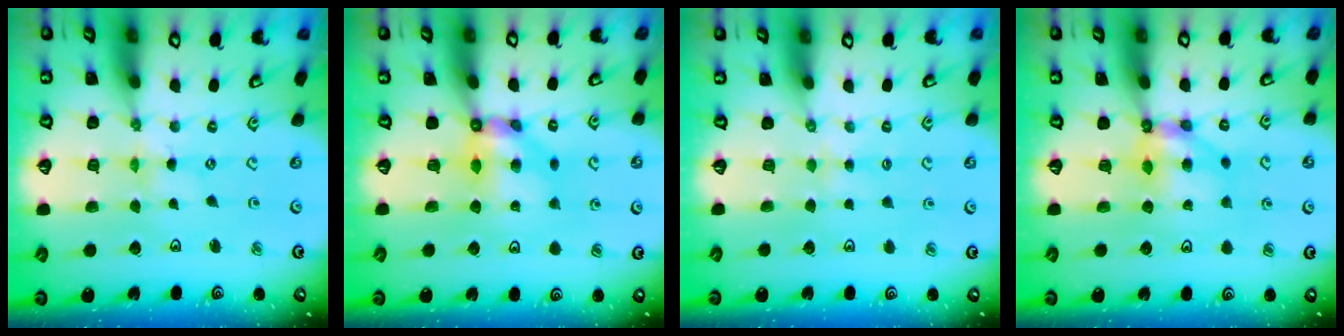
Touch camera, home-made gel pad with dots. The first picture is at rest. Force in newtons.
{"total": 6.9, "press": 6.9, "slide": 0.4}
{"total": 2.1, "press": 2.1, "slide": 0.4}
{"total": 6.7, "press": 6.7, "slide": 0.6}